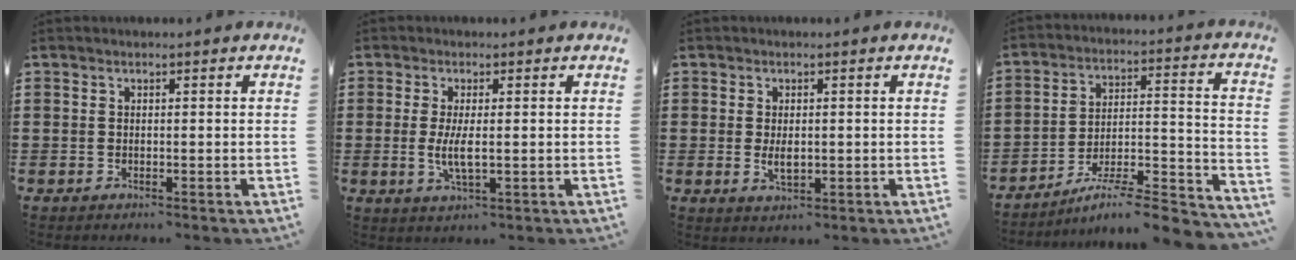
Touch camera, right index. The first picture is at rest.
{"total": 4.2, "force": [-0.2, 1.0, 4.1], "torque": [-0.086, -0.008, -0.008]}
{"total": 2.6, "force": [0.1, 1.2, 2.3], "torque": [-0.046, 0.001, 0.002]}
{"total": 6.8, "force": [-5.7, 0.2, 3.7], "torque": [-0.056, -0.008, -0.115]}